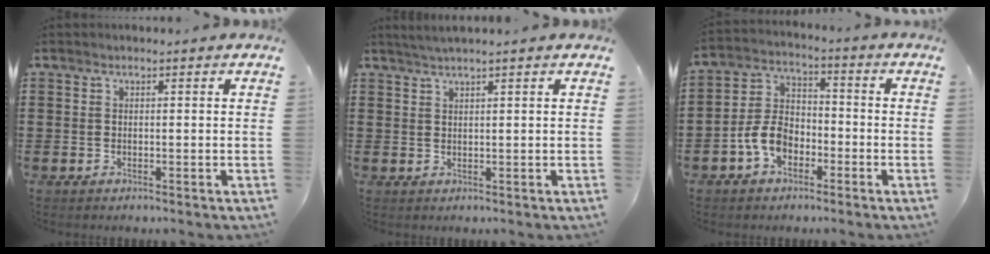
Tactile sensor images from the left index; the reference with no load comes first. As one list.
[{"total": 1.5, "force": [1.2, -0.5, 0.9], "torque": [-0.016, -0.001, 0.022]}, {"total": 7.1, "force": [-3.5, 4.6, 4.1], "torque": [-0.108, 0.010, -0.074]}]